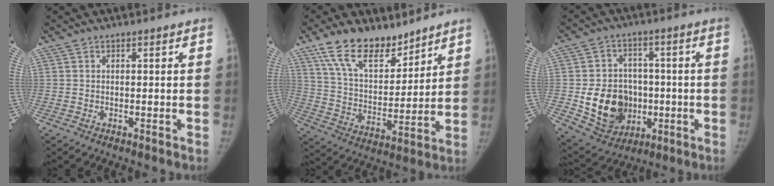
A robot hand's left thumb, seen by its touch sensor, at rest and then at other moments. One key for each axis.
{"total": 15.6, "fx": 11.3, "fy": 7.5, "fz": 7.8, "tx": -0.096, "ty": -0.061, "tz": 0.212}
{"total": 14.7, "fx": -2.3, "fy": 12.0, "fz": 8.2, "tx": -0.094, "ty": 0.007, "tz": -0.018}